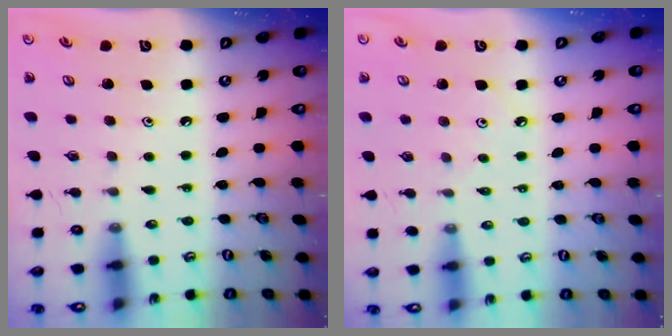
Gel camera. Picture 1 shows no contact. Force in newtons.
{"total": 2.2, "press": 2.1, "slide": 0.4}